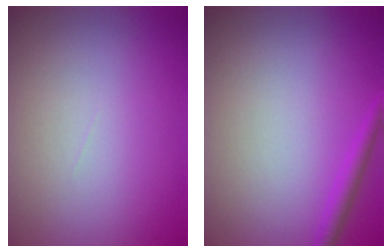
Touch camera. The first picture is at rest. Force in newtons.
{"total": 1.5, "press": 1.5, "slide": 0.1}